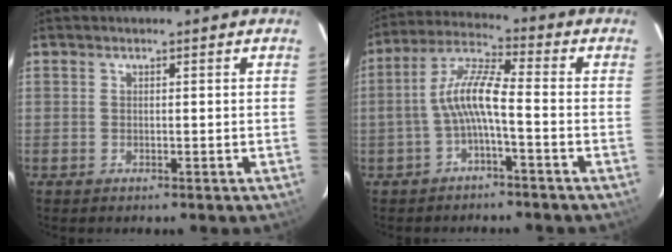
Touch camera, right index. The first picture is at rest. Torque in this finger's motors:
{"motor_torque": [1.37, -0.46, 0.74, 0.20]}